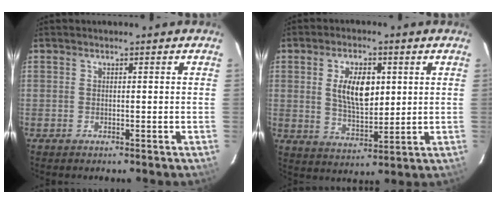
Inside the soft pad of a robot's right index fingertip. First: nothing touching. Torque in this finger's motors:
{"motor_torque": [0.36, 0.13, 0.34, 0.12]}